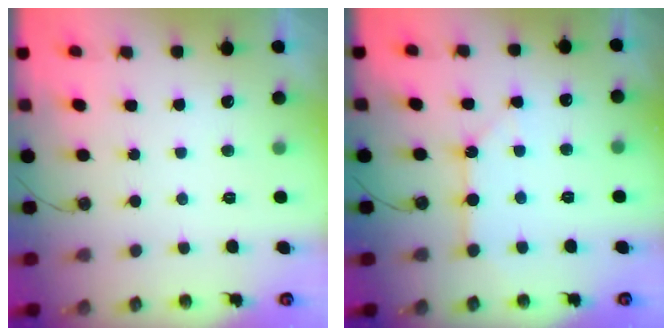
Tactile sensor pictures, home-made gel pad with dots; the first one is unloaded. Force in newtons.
{"total": 2.7, "press": 2.6, "slide": 0.3}